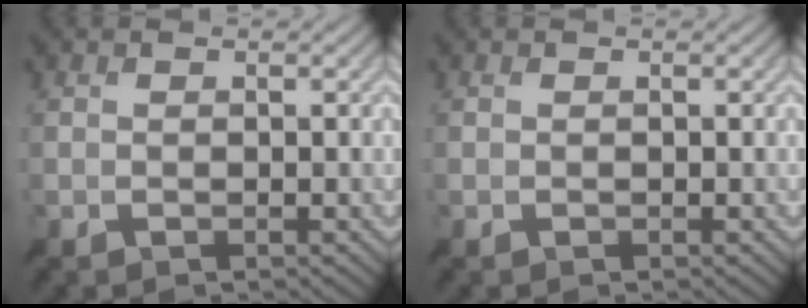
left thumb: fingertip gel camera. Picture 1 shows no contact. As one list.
[{"total": 0.0}]